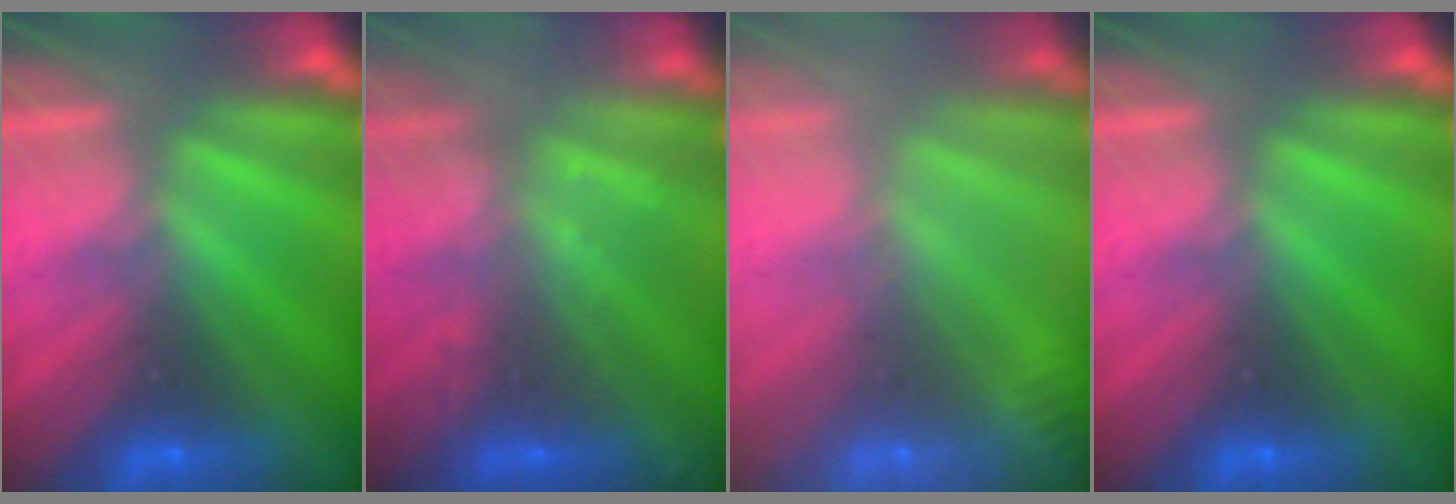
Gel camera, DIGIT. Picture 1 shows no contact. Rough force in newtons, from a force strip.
{"total": 2.2}
{"total": 2.5}
{"total": 0.0}